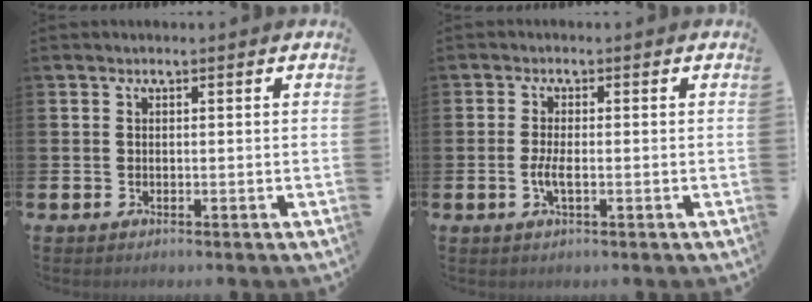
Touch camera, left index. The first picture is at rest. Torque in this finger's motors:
{"motor_torque": [0.65, 0.27, 0.10, 0.10]}